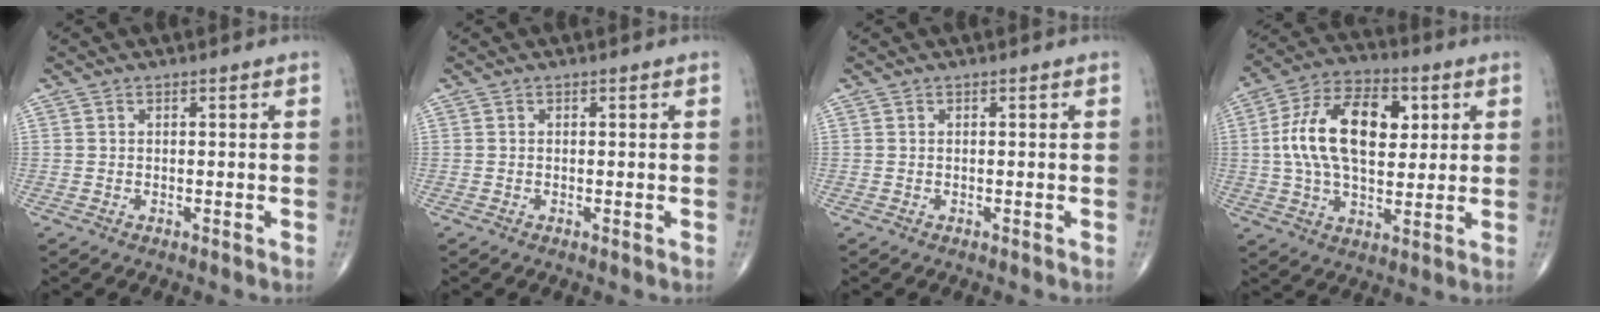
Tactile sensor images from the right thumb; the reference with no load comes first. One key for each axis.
{"total": 0.0}
{"total": 0.0}
{"total": 18.0, "fx": 3.4, "fy": 10.1, "fz": 14.4, "tx": -0.241, "ty": 0.011, "tz": 0.055}